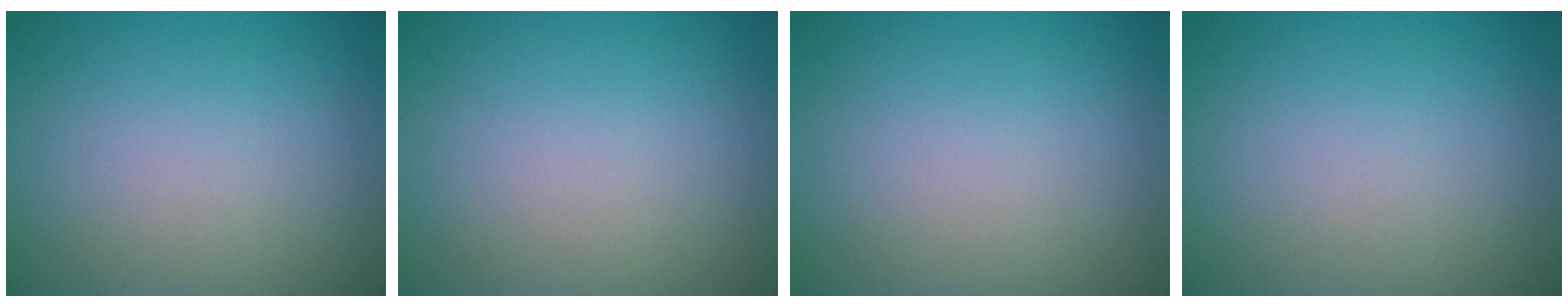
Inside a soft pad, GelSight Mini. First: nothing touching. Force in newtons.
{"total": 0.0}
{"total": 0.0}
{"total": 0.0}